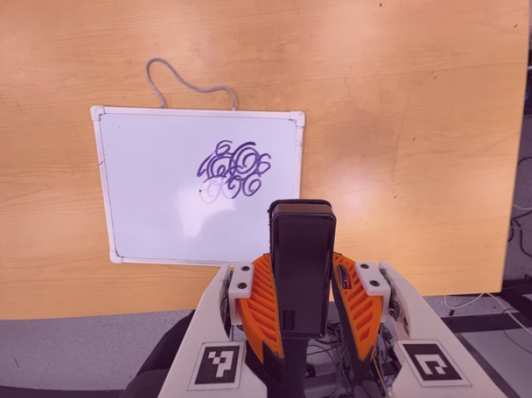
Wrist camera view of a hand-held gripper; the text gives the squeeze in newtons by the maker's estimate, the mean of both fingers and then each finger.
{"total": 6.3, "left": 4.1, "right": 8.4}